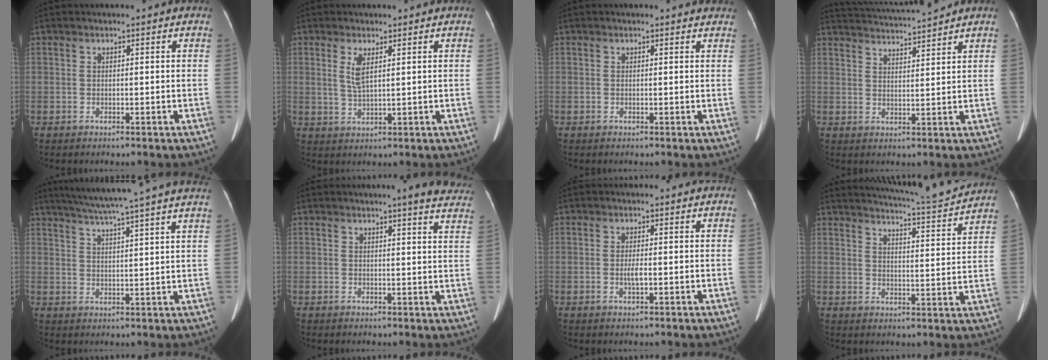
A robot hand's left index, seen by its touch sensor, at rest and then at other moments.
{"total": 3.1, "force": [1.2, 0.3, 2.9], "torque": [-0.069, -0.006, 0.030]}
{"total": 2.0, "force": [1.9, 0.6, 0.2], "torque": [-0.006, -0.003, 0.003]}
{"total": 8.9, "force": [8.5, -0.9, 2.4], "torque": [-0.050, 0.017, 0.132]}
{"total": 16.2, "force": [13.7, -1.5, 8.4], "torque": [-0.144, 0.007, 0.179]}
{"total": 10.5, "force": [9.5, 0.8, 4.5], "torque": [-0.029, -0.026, 0.077]}
{"total": 1.5, "force": [-0.3, 0.2, 1.5], "torque": [-0.029, -0.001, -0.005]}
{"total": 12.0, "force": [11.6, -1.0, 2.9], "torque": [-0.053, -0.019, 0.154]}